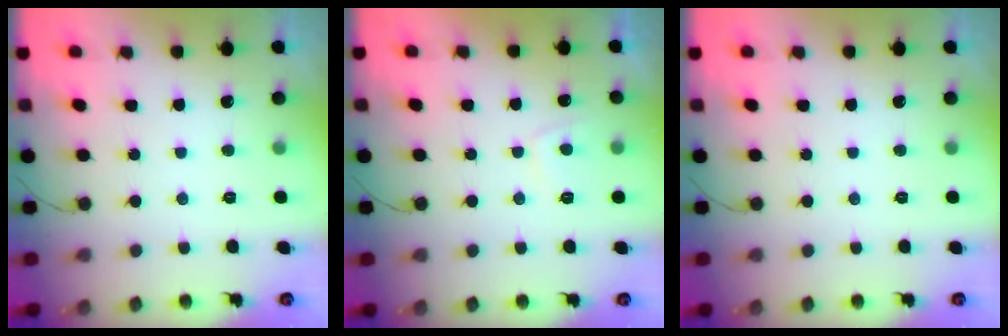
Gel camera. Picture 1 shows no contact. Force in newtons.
{"total": 3.5, "press": 3.5, "slide": 0.6}
{"total": 0.0}